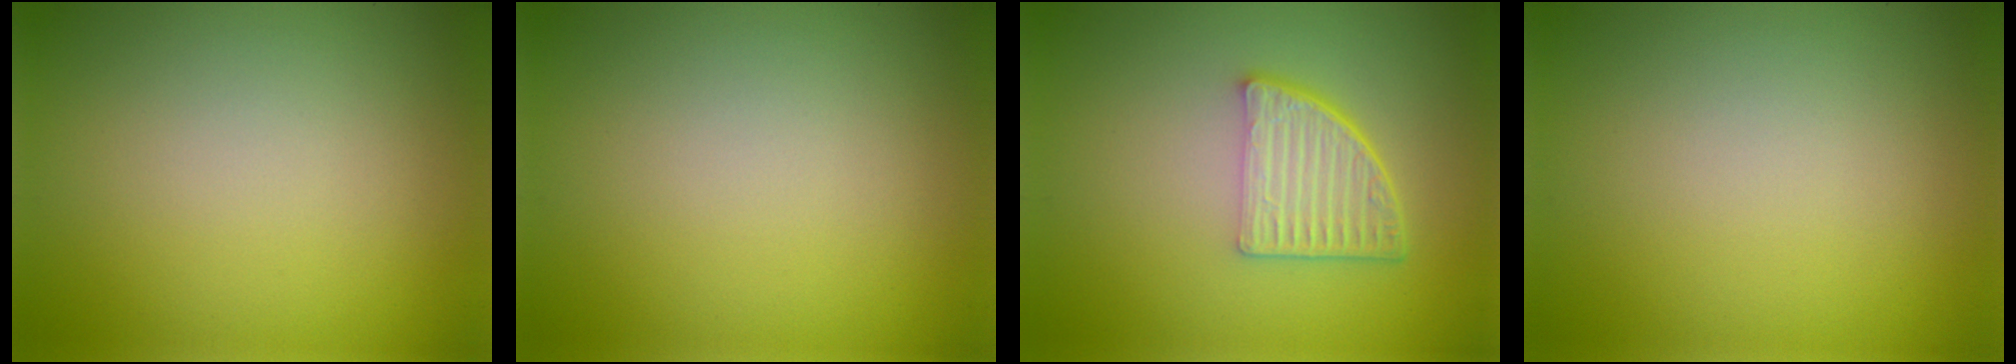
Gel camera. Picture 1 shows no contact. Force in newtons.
{"total": 0.0}
{"total": 4.8, "press": 3.3, "slide": 3.6}
{"total": 0.0}